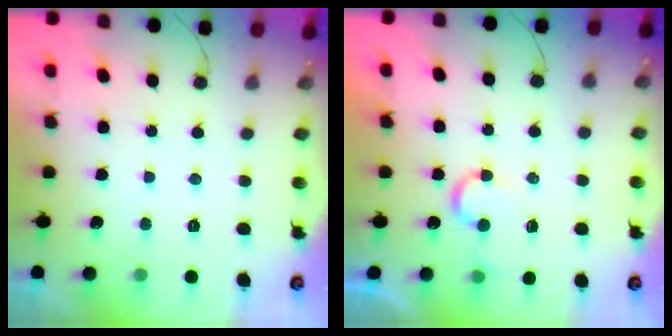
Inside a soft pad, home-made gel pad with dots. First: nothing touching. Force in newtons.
{"total": 7.6, "press": 7.6, "slide": 0.6}